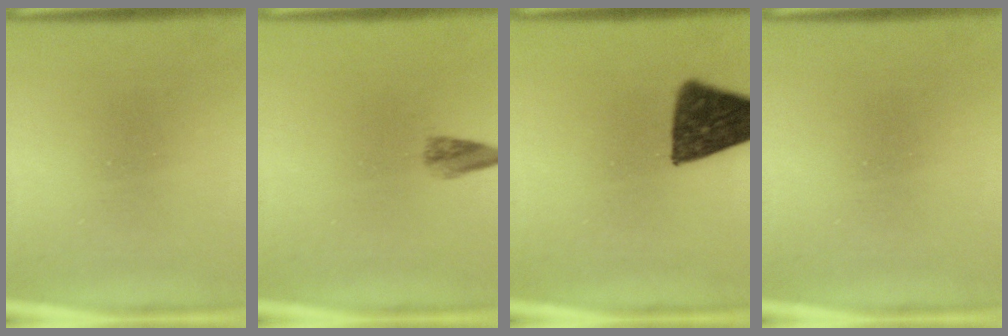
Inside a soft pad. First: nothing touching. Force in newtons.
{"total": 1.8}
{"total": 11.6}
{"total": 0.0}